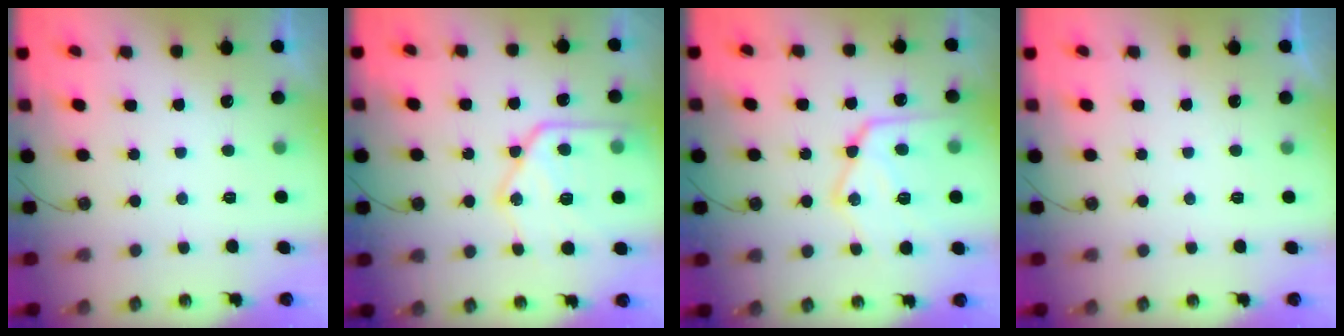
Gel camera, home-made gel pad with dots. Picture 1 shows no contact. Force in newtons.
{"total": 19.5, "press": 19.4, "slide": 1.9}
{"total": 18.0, "press": 17.9, "slide": 1.8}
{"total": 0.0}